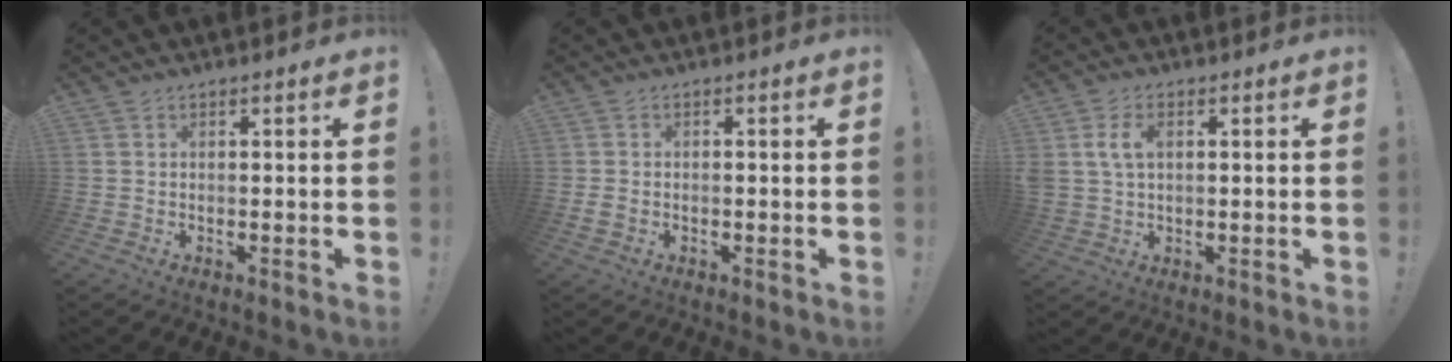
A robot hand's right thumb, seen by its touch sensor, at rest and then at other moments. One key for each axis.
{"total": 2.2, "fx": -0.6, "fy": 1.6, "fz": 1.3, "tx": -0.029, "ty": 0.004, "tz": -0.012}
{"total": 6.5, "fx": 1.3, "fy": 4.3, "fz": 4.7, "tx": -0.097, "ty": 0.010, "tz": 0.025}